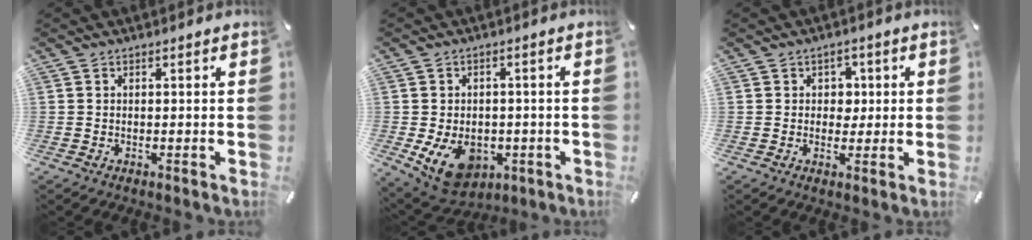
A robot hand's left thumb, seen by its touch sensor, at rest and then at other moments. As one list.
[{"total": 10.9, "force": [-3.6, 7.9, 6.7], "torque": [-0.119, 0.010, -0.061]}, {"total": 4.0, "force": [0.3, 3.6, 1.7], "torque": [-0.017, -0.001, -0.002]}]